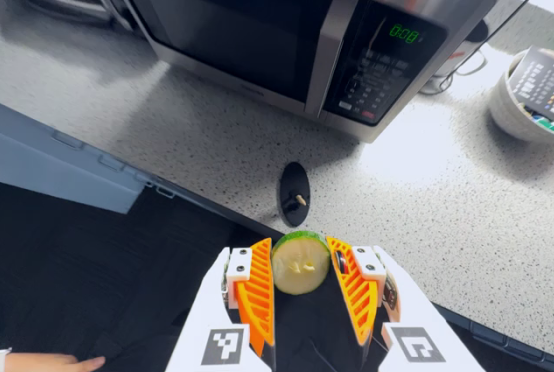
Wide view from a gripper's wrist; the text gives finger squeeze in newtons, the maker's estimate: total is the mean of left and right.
{"total": 9.5, "left": 10.0, "right": 8.9}